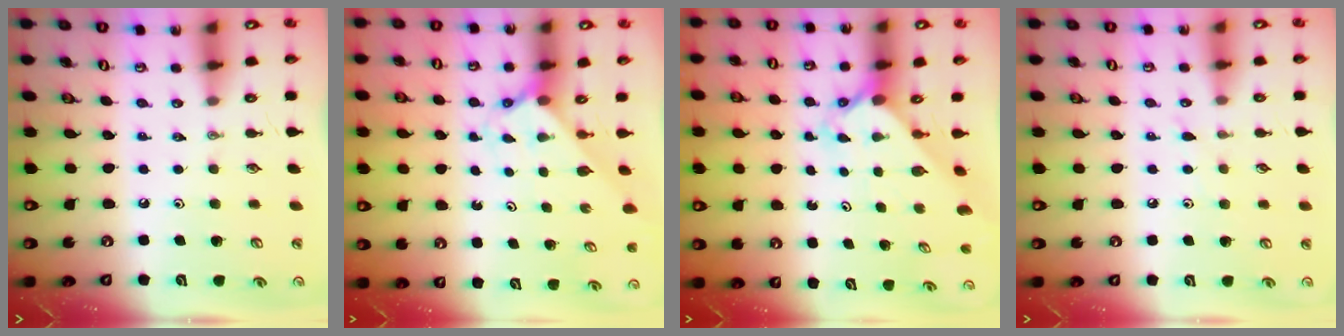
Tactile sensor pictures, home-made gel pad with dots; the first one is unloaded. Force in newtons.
{"total": 2.2, "press": 2.2, "slide": 0.2}
{"total": 2.4, "press": 2.4, "slide": 0.2}
{"total": 5.1, "press": 5.1, "slide": 0.3}